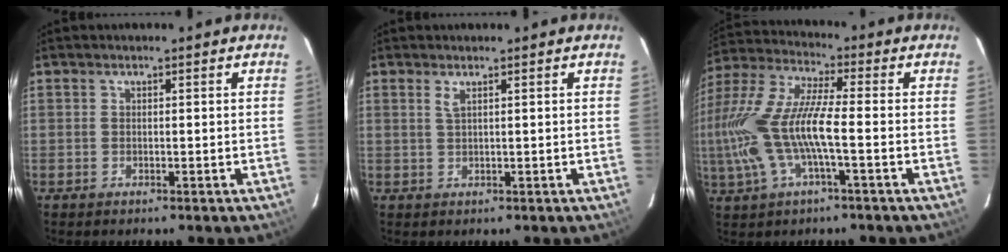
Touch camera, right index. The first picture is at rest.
{"total": 1.2, "force": [0.6, -0.1, 1.0], "torque": [-0.020, 0.001, 0.012]}
{"total": 16.8, "force": [-3.0, 3.9, 16.1], "torque": [-0.321, -0.007, -0.058]}